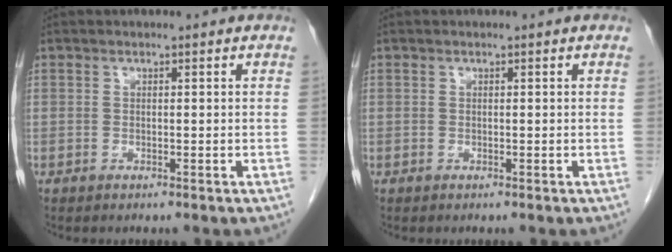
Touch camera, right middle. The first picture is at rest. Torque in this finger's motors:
{"motor_torque": [0.00, 0.00, 0.00, 0.00]}